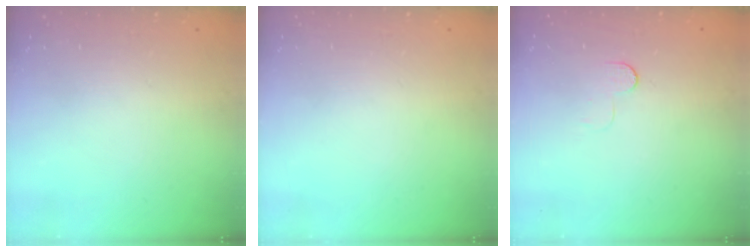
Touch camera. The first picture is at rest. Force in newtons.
{"total": 0.0}
{"total": 4.2, "press": 4.2, "slide": 0.3}